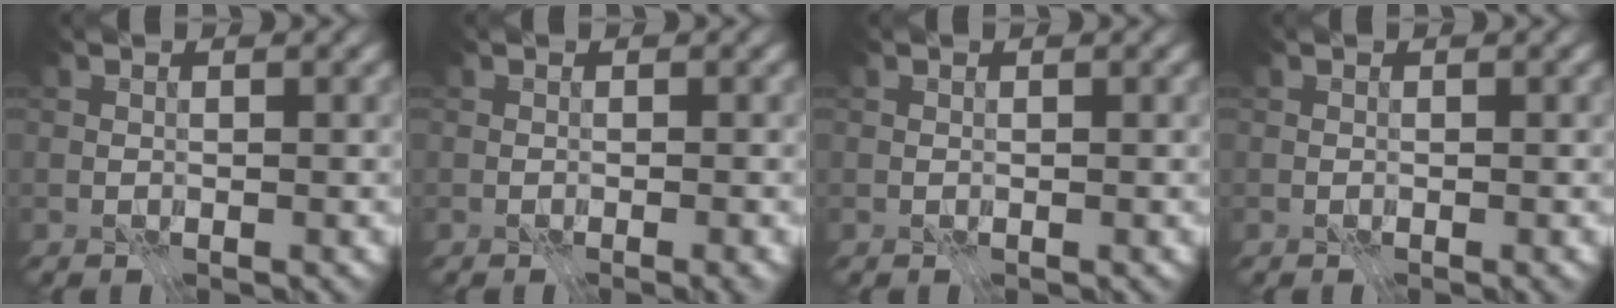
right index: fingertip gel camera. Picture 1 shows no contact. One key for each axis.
{"total": 0.8, "fx": -0.5, "fy": 0.2, "fz": 0.6, "tx": -0.010, "ty": -0.001, "tz": -0.006}
{"total": 0.0}
{"total": 0.0}